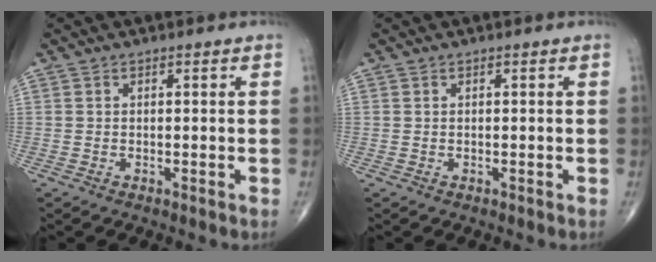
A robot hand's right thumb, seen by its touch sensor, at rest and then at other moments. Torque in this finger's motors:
{"motor_torque": [0.02, 0.01, 0.08, 0.18, 0.01]}